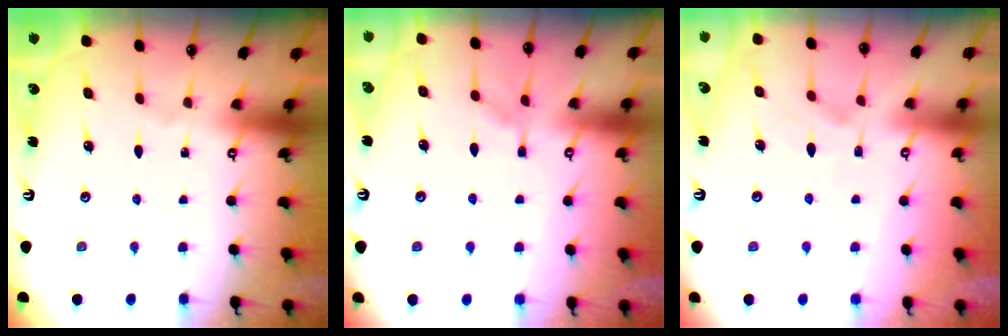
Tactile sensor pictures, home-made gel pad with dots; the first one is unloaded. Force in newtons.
{"total": 3.7, "press": 3.7, "slide": 0.4}
{"total": 1.7, "press": 1.3, "slide": 1.1}